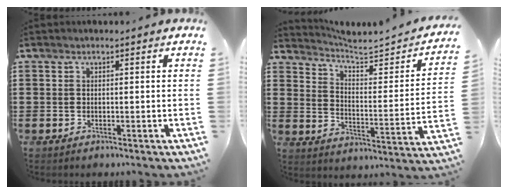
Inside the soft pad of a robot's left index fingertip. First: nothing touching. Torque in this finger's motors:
{"motor_torque": [0.13, -1.64, 0.05, 0.05]}